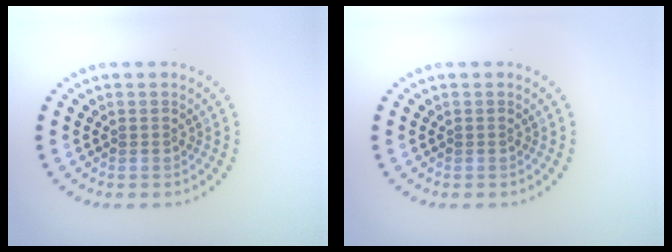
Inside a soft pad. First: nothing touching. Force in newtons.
{"total": 0.0}